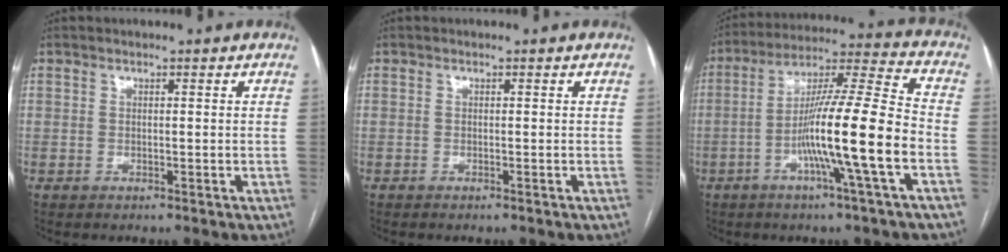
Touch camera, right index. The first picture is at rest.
{"total": 0.0}
{"total": 15.6, "force": [-4.7, -1.0, 14.8], "torque": [-0.258, 0.003, -0.090]}